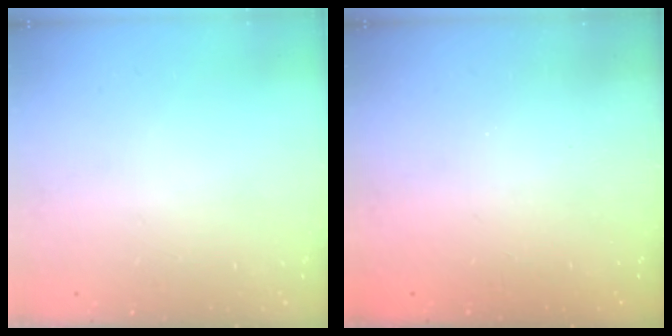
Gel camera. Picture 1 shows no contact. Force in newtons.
{"total": 2.4, "press": 2.2, "slide": 0.8}